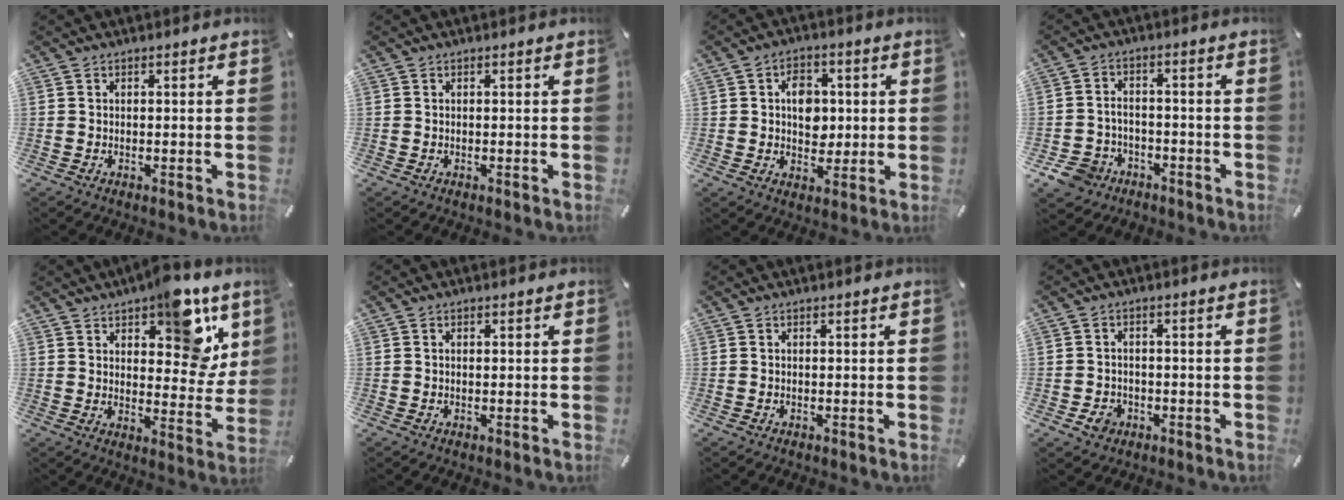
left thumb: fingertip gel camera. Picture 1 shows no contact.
{"total": 0.0}
{"total": 7.5, "force": [0.9, 5.9, 4.5], "torque": [-0.048, -0.002, 0.010]}
{"total": 6.7, "force": [-4.2, 5.0, 1.7], "torque": [-0.049, 0.027, -0.082]}
{"total": 14.3, "force": [8.3, 7.3, 9.1], "torque": [-0.094, -0.051, 0.139]}
{"total": 0.5, "force": [0.1, 0.3, 0.4], "torque": [-0.010, 0.000, 0.001]}
{"total": 0.0}
{"total": 3.9, "force": [-1.6, 3.2, 1.4], "torque": [-0.021, 0.001, -0.032]}